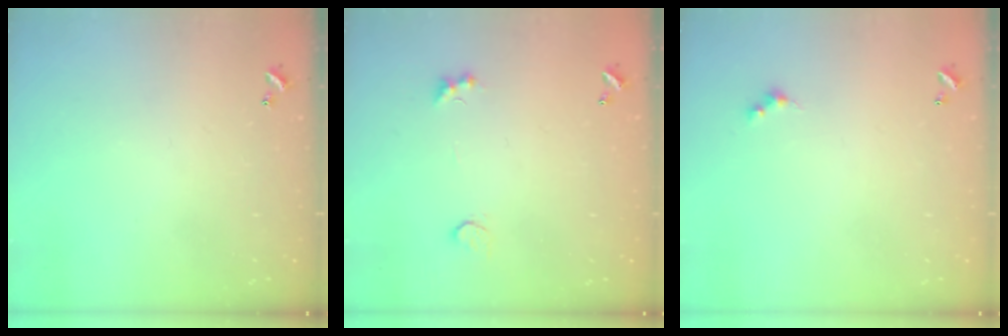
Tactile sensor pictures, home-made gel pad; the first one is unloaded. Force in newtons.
{"total": 1.4, "press": 1.1, "slide": 0.9}
{"total": 1.5, "press": 1.4, "slide": 0.3}